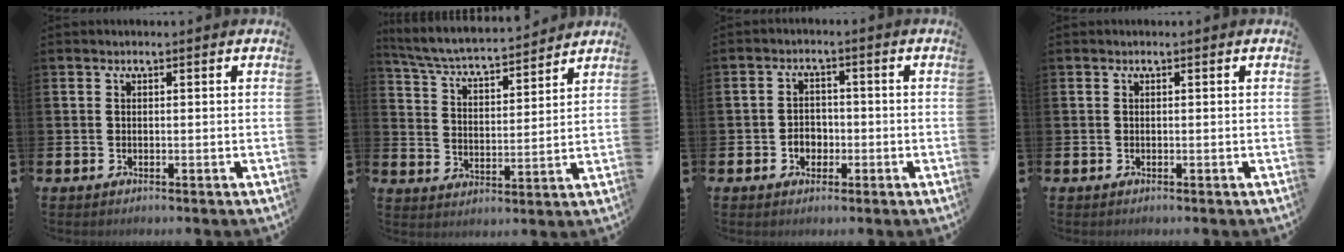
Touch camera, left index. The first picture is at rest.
{"total": 5.5, "force": [5.2, 0.6, 1.6], "torque": [-0.056, -0.042, 0.086]}
{"total": 2.8, "force": [-1.0, 2.3, 1.3], "torque": [-0.017, 0.000, -0.025]}
{"total": 0.0}